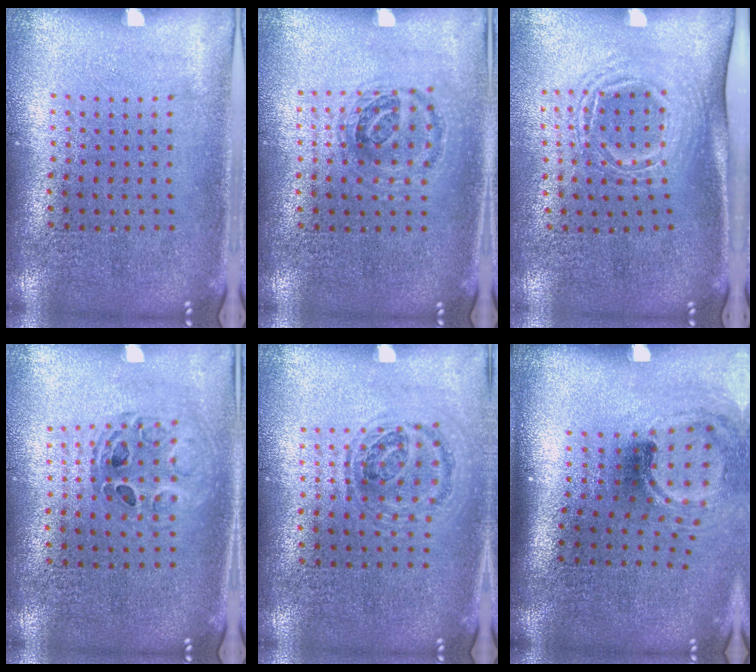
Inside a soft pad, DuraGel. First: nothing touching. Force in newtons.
{"total": 0.9, "press": 0.9, "slide": 0.2}
{"total": 1.7, "press": 1.2, "slide": 1.2}
{"total": 0.8, "press": 0.8, "slide": 0.1}
{"total": 1.0, "press": 1.0, "slide": 0.2}
{"total": 1.9, "press": 1.2, "slide": 1.4}